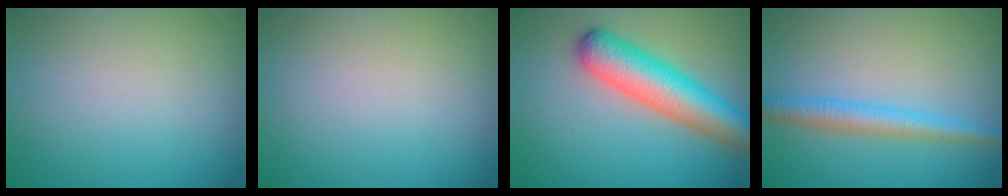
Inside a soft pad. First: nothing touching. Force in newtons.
{"total": 0.0}
{"total": 7.1, "press": 7.1, "slide": 0.2}
{"total": 3.0, "press": 3.0, "slide": 0.1}